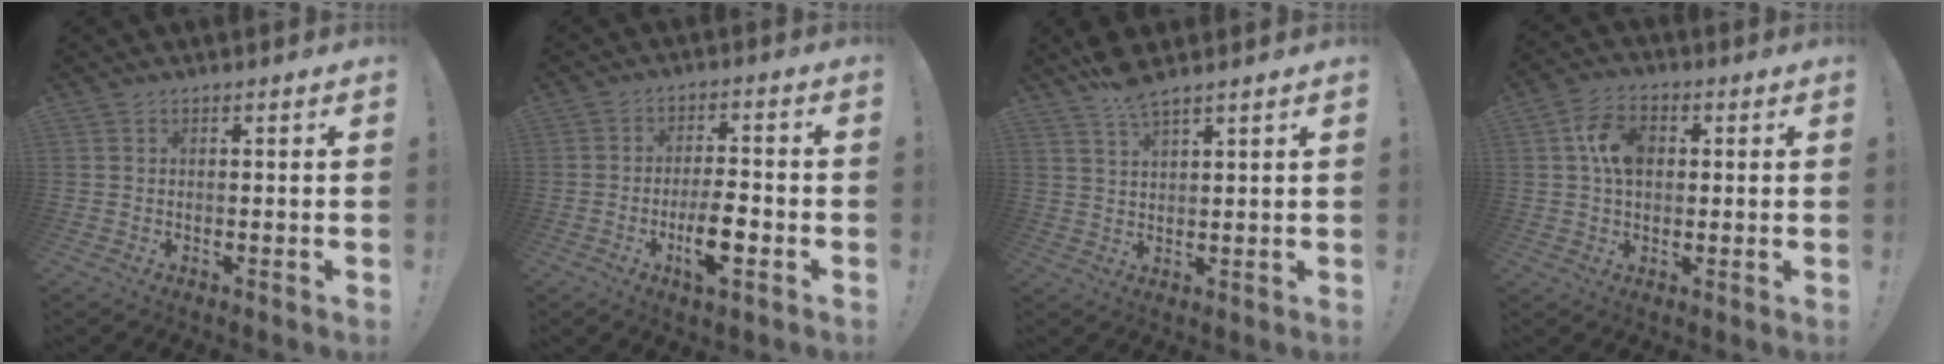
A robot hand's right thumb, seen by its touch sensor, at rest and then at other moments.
{"total": 8.3, "force": [-3.7, 4.0, 6.3], "torque": [-0.108, 0.013, -0.064]}
{"total": 5.7, "force": [4.6, 1.1, 3.2], "torque": [-0.056, -0.024, 0.081]}
{"total": 9.5, "force": [1.6, 6.6, 6.7], "torque": [-0.110, 0.011, 0.033]}